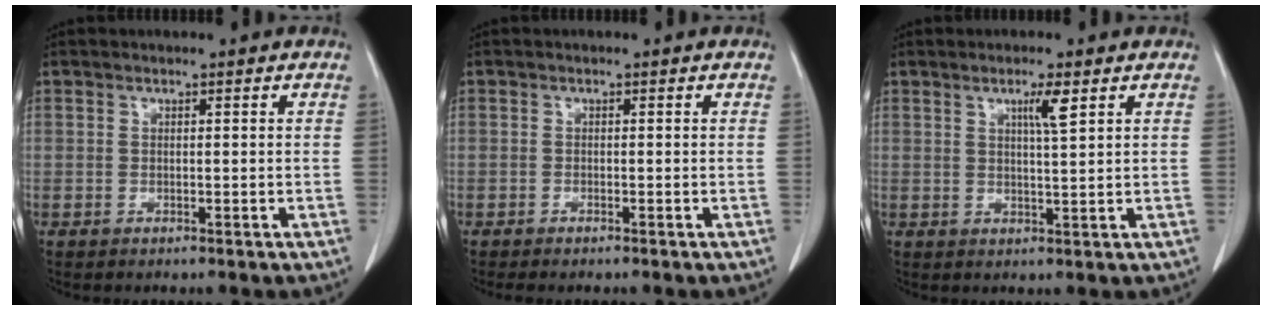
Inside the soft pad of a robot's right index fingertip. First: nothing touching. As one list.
[{"total": 1.9, "force": [-1.7, 0.1, 0.9], "torque": [-0.013, -0.003, -0.021]}, {"total": 3.3, "force": [1.6, -0.2, 2.8], "torque": [-0.054, -0.005, 0.028]}]